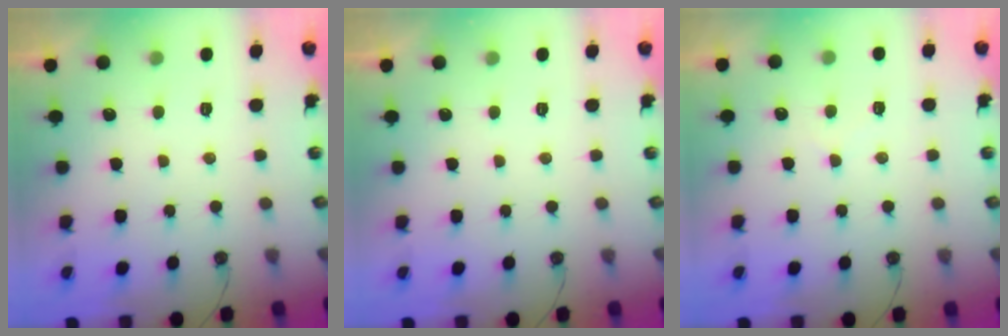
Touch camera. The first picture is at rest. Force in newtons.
{"total": 0.0}
{"total": 3.9, "press": 3.9, "slide": 0.5}